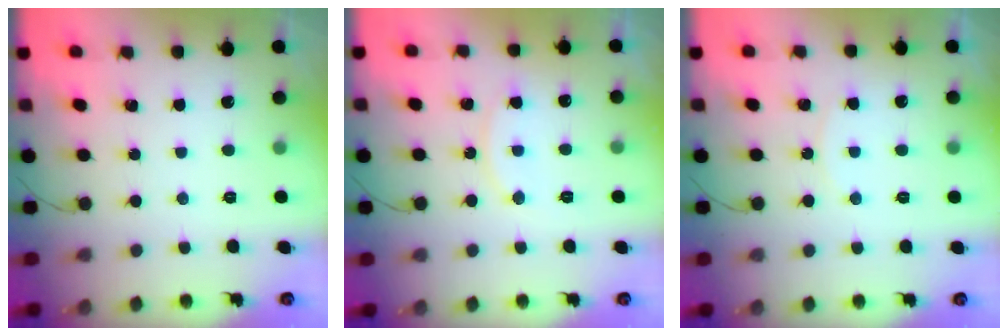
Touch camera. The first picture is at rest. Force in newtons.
{"total": 7.8, "press": 7.8, "slide": 0.6}
{"total": 3.0, "press": 3.0, "slide": 0.5}